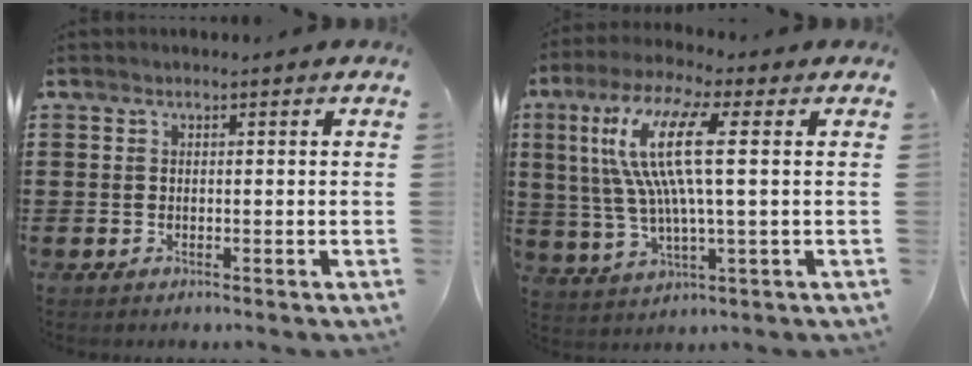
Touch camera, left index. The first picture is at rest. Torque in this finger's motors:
{"motor_torque": [2.14, 0.00, 1.05, 0.21]}